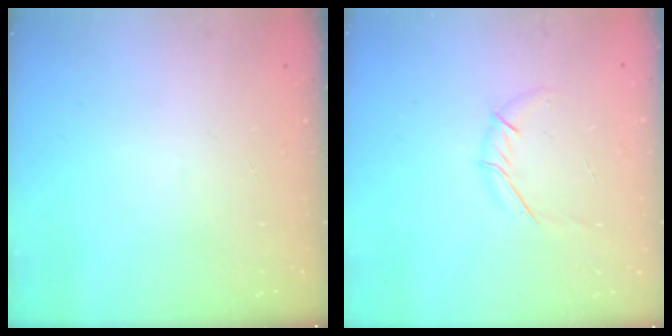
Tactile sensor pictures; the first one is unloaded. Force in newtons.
{"total": 4.2, "press": 4.1, "slide": 0.9}